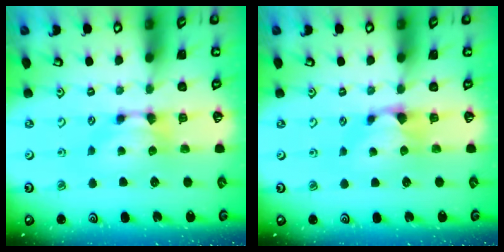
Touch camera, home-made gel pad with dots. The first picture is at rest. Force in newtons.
{"total": 1.1, "press": 0.9, "slide": 0.7}